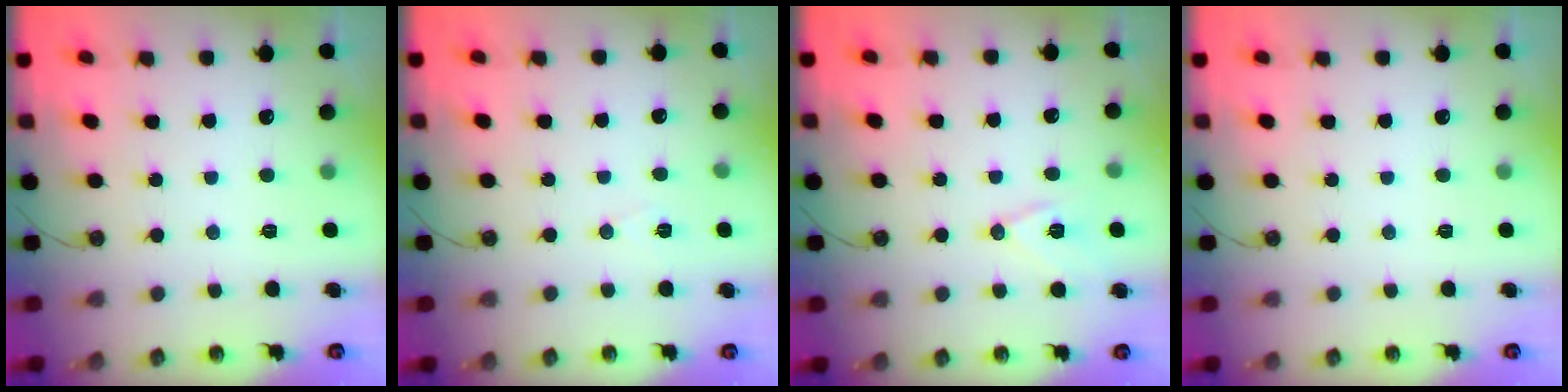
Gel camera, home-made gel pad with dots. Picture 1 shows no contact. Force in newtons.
{"total": 6.1, "press": 4.2, "slide": 4.5}
{"total": 9.0, "press": 8.3, "slide": 3.5}
{"total": 0.0}